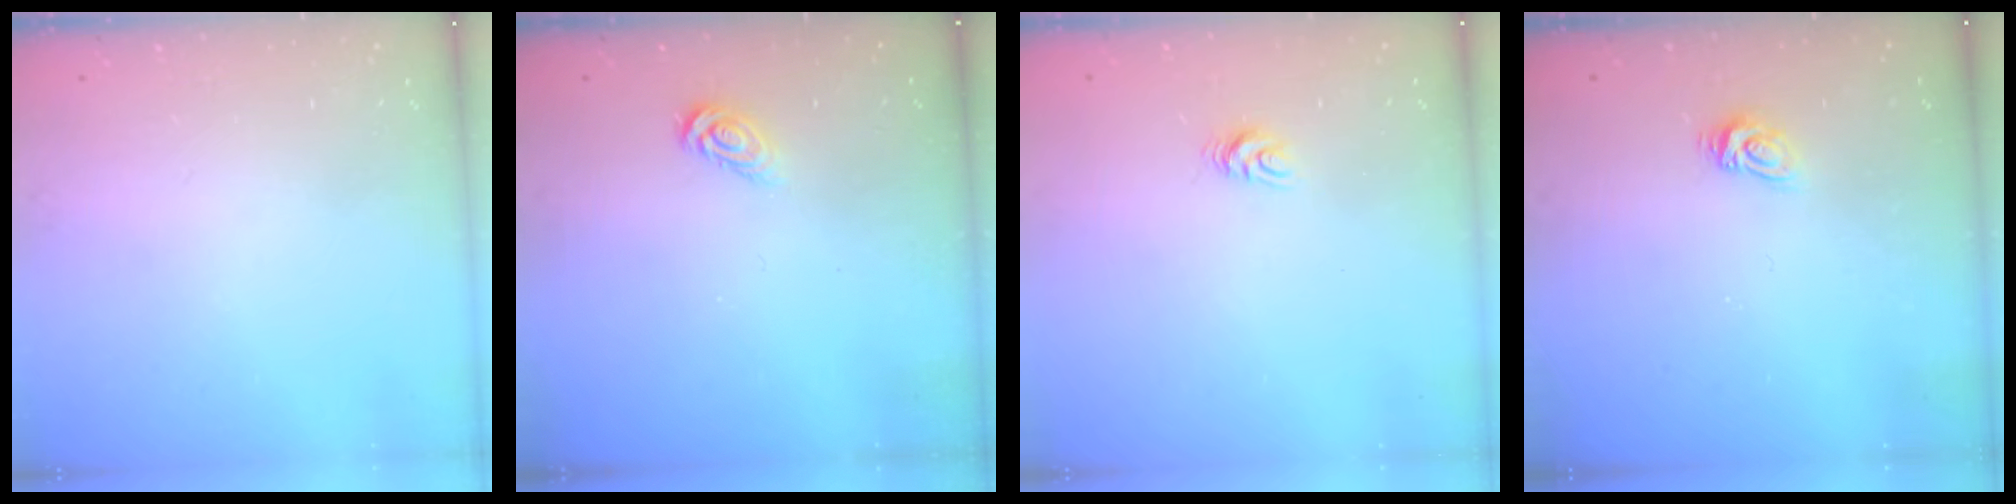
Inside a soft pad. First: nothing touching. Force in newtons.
{"total": 3.6, "press": 3.5, "slide": 0.3}
{"total": 4.6, "press": 4.6, "slide": 0.3}
{"total": 5.5, "press": 5.5, "slide": 0.4}